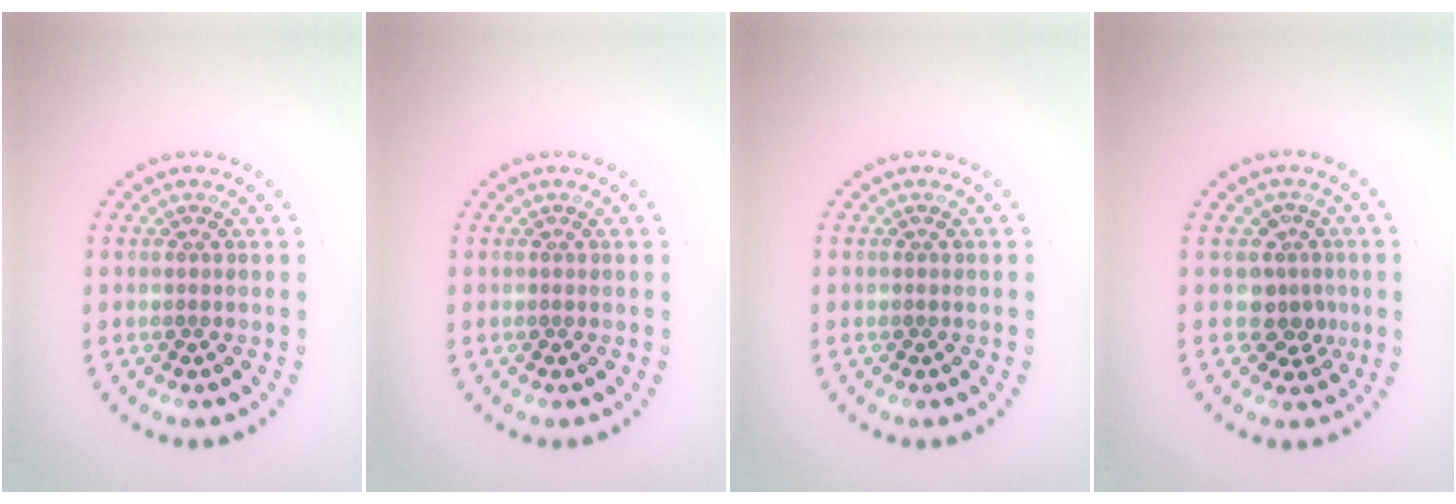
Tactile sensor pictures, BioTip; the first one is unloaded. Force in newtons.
{"total": 0.0}
{"total": 0.0}
{"total": 2.6, "press": 2.0, "slide": 1.7}